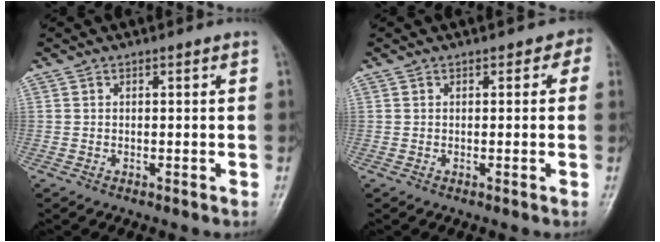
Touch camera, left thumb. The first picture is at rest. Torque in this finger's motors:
{"motor_torque": [0.54, 0.65, -0.07, -0.38, 0.08]}